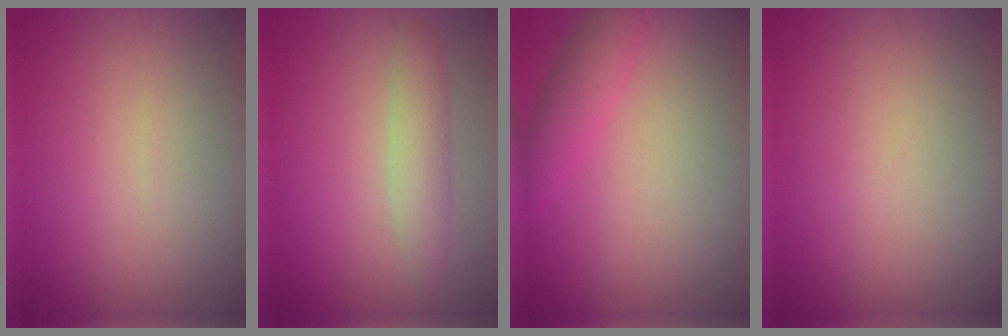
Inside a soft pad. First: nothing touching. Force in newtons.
{"total": 2.4, "press": 2.4, "slide": 0.0}
{"total": 2.6, "press": 2.6, "slide": 0.2}
{"total": 0.0}